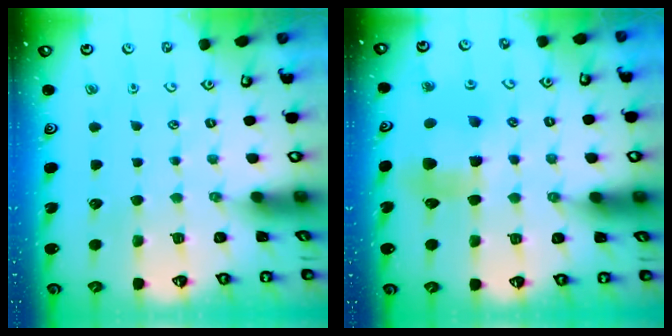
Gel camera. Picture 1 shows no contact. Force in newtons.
{"total": 8.1, "press": 7.9, "slide": 1.3}